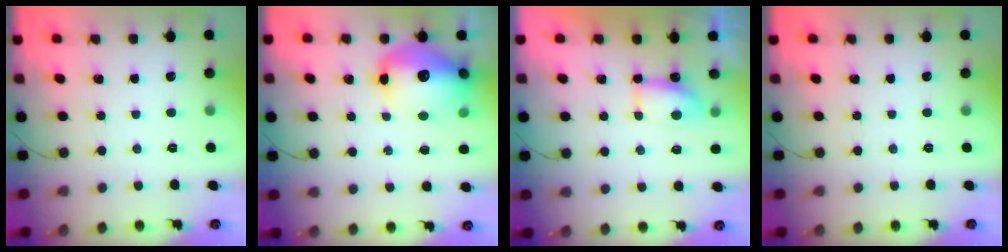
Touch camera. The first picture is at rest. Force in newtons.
{"total": 16.2, "press": 15.6, "slide": 4.1}
{"total": 5.5, "press": 5.5, "slide": 0.5}
{"total": 0.0}